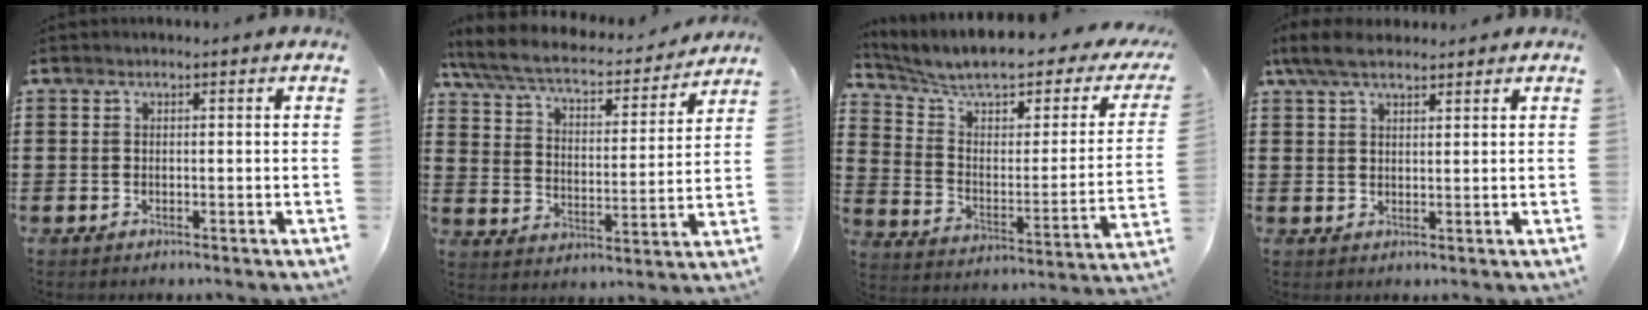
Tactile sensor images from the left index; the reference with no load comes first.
{"total": 6.5, "force": [5.8, 0.9, 2.7], "torque": [-0.079, -0.039, 0.098]}
{"total": 8.4, "force": [6.5, 2.1, 4.9], "torque": [-0.115, -0.045, 0.107]}
{"total": 5.3, "force": [3.9, 1.9, 3.1], "torque": [-0.069, 0.002, 0.074]}